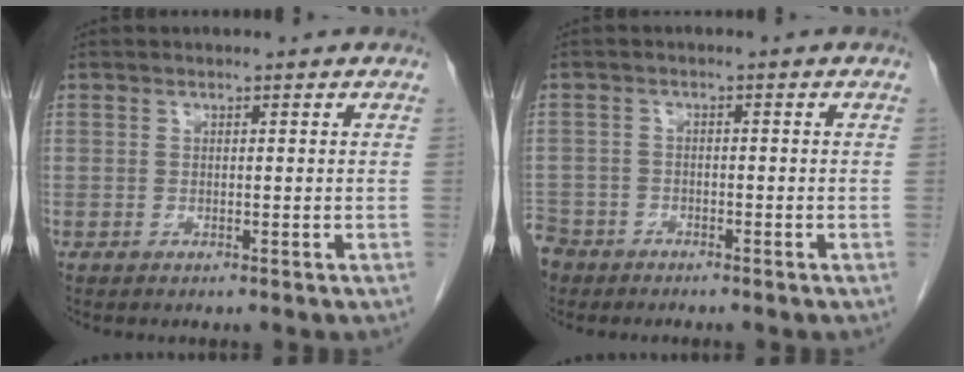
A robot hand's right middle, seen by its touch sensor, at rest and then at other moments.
{"total": 6.0, "force": [-4.5, 3.9, 0.6], "torque": [-0.027, -0.003, -0.089]}